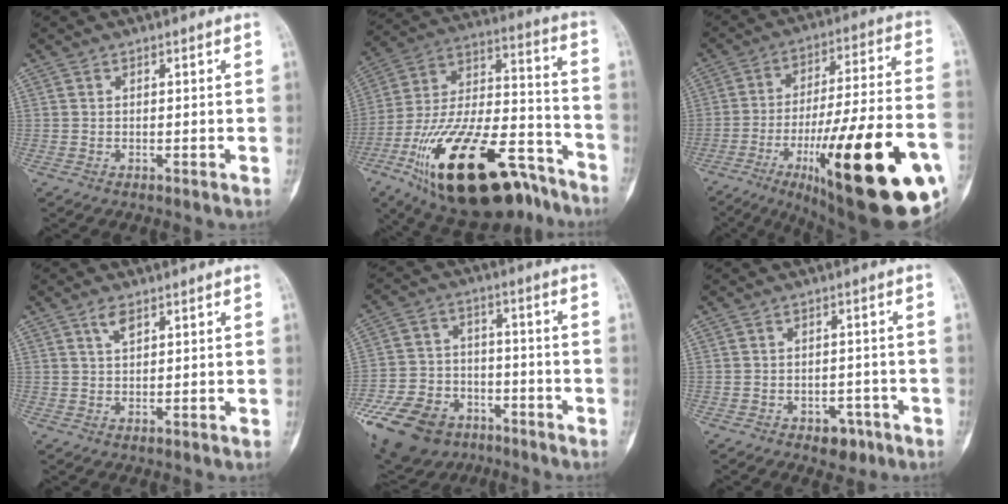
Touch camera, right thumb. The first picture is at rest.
{"total": 31.8, "force": [-18.4, 13.5, 22.2], "torque": [-0.393, 0.065, -0.304]}
{"total": 33.3, "force": [-12.9, 8.0, 29.7], "torque": [-0.394, 0.035, -0.187]}
{"total": 2.6, "force": [1.5, 1.1, 1.9], "torque": [-0.033, -0.004, 0.029]}
{"total": 18.9, "force": [-10.7, 13.0, 8.6], "torque": [-0.178, 0.049, -0.176]}
{"total": 4.3, "force": [-2.4, 2.9, 2.1], "torque": [-0.007, 0.019, -0.027]}